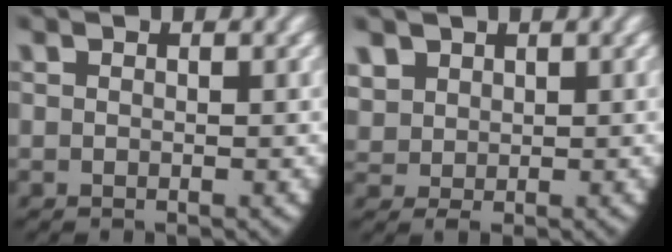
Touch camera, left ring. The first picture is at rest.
{"total": 2.6, "force": [1.1, 2.1, 1.1], "torque": [-0.035, -0.012, 0.033]}